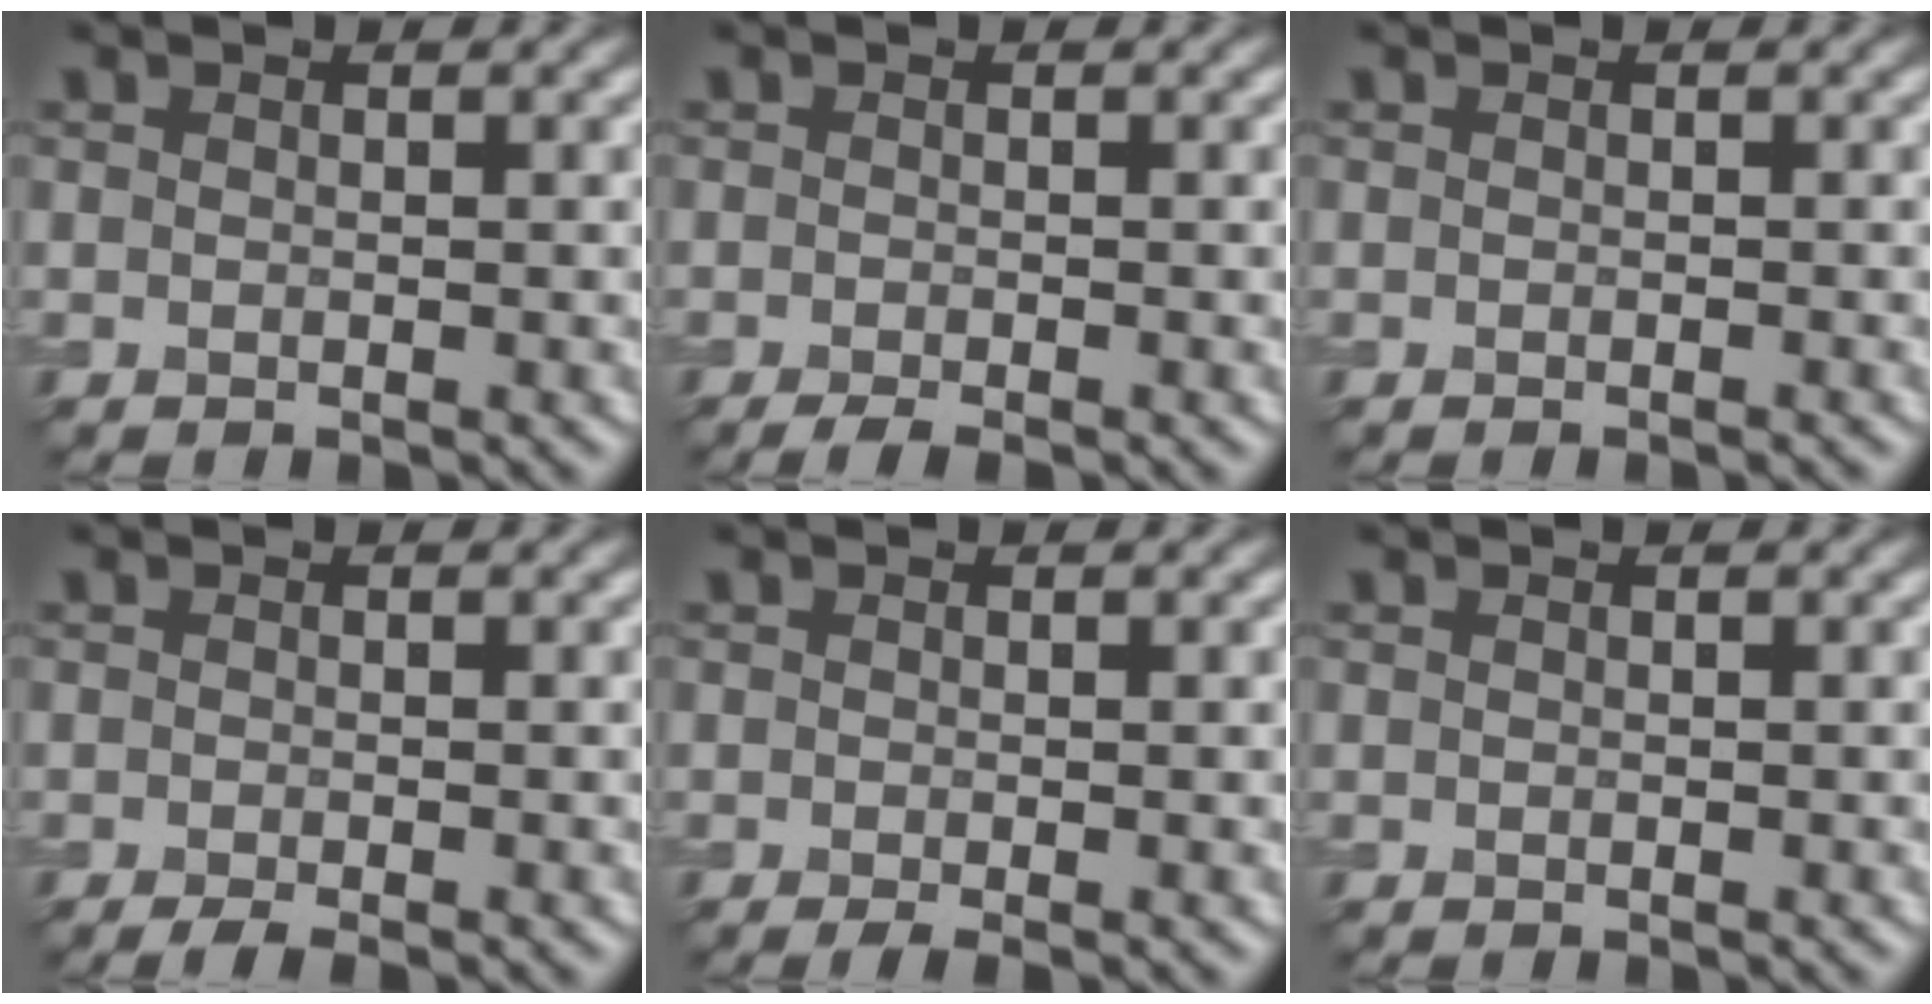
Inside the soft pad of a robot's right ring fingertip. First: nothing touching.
{"total": 1.6, "force": [-1.2, 0.3, 1.1], "torque": [-0.018, -0.002, -0.022]}
{"total": 0.5, "force": [-0.4, 0.0, 0.3], "torque": [-0.001, -0.001, -0.007]}
{"total": 1.5, "force": [-1.0, 0.3, 1.1], "torque": [-0.019, -0.003, -0.019]}
{"total": 1.2, "force": [-0.5, 0.2, 1.0], "torque": [-0.020, -0.008, -0.009]}
{"total": 0.0}